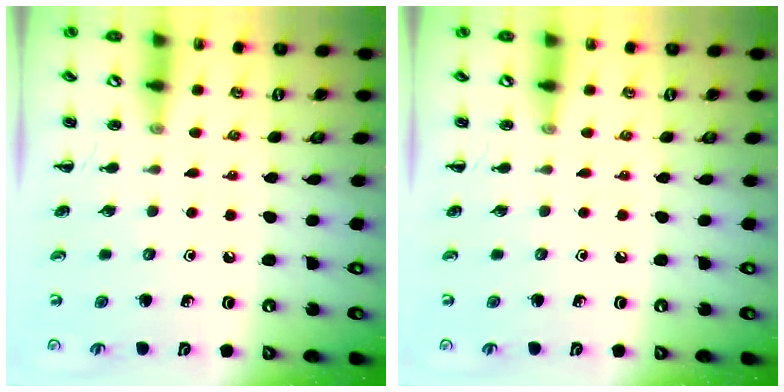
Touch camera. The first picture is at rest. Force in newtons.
{"total": 0.0}